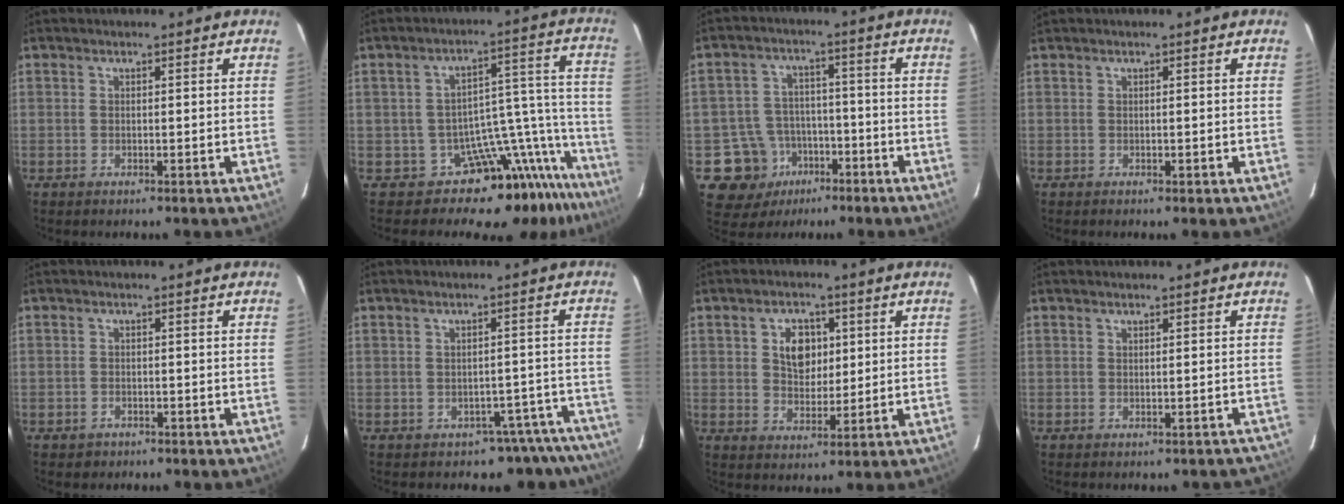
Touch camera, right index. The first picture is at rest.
{"total": 15.2, "force": [-14.0, 4.9, 3.3], "torque": [-0.004, 0.046, -0.210]}
{"total": 10.7, "force": [-5.1, 9.2, 1.9], "torque": [-0.063, 0.030, -0.063]}
{"total": 0.7, "force": [-0.1, 0.2, 0.6], "torque": [-0.005, 0.004, -0.001]}
{"total": 2.0, "force": [-1.2, 1.6, 0.3], "torque": [-0.011, 0.003, -0.010]}
{"total": 8.1, "force": [-7.0, 4.2, 0.3], "torque": [0.023, 0.054, -0.061]}
{"total": 6.8, "force": [1.9, 4.8, 4.4], "torque": [-0.074, 0.012, 0.037]}
{"total": 2.8, "force": [-2.2, 1.1, 1.2], "torque": [-0.002, 0.019, -0.012]}